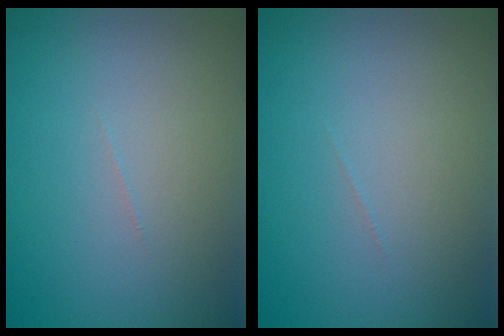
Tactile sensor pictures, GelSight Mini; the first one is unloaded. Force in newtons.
{"total": 0.0}